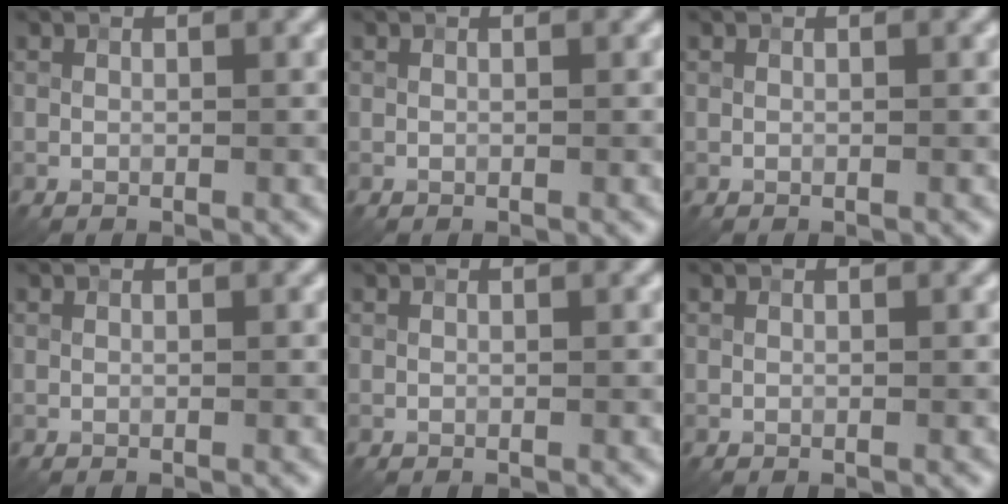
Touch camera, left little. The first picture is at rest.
{"total": 0.0}
{"total": 0.0}
{"total": 0.0}
{"total": 0.0}
{"total": 0.0}